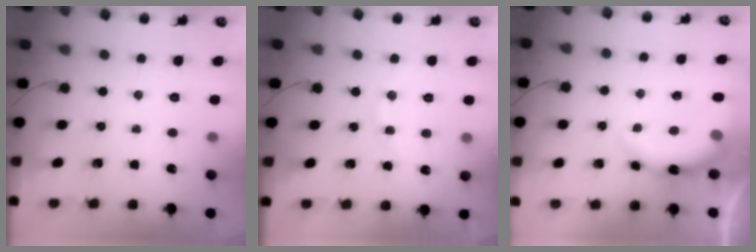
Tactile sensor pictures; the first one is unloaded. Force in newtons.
{"total": 8.4, "press": 8.3, "slide": 1.3}
{"total": 9.7, "press": 9.7, "slide": 0.9}